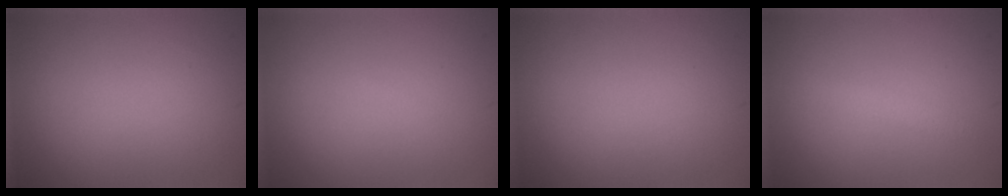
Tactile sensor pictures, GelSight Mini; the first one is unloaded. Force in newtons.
{"total": 0.0}
{"total": 0.0}
{"total": 1.0, "press": 1.0, "slide": 0.1}